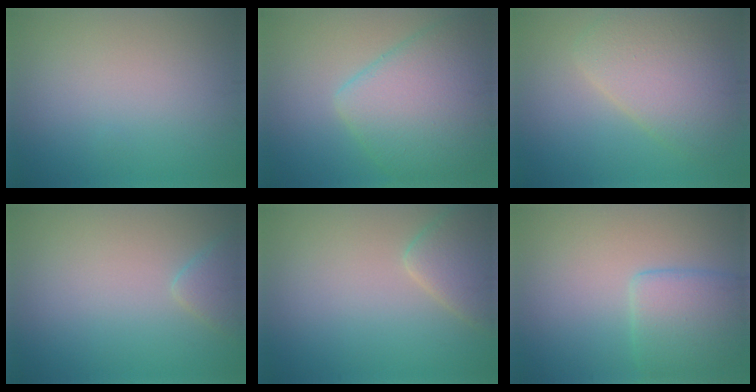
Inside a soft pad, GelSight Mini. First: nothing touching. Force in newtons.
{"total": 8.1, "press": 8.1, "slide": 0.3}
{"total": 5.8, "press": 5.8, "slide": 0.3}
{"total": 1.7, "press": 1.7, "slide": 0.1}
{"total": 3.4, "press": 3.4, "slide": 0.4}
{"total": 4.1, "press": 4.1, "slide": 0.0}